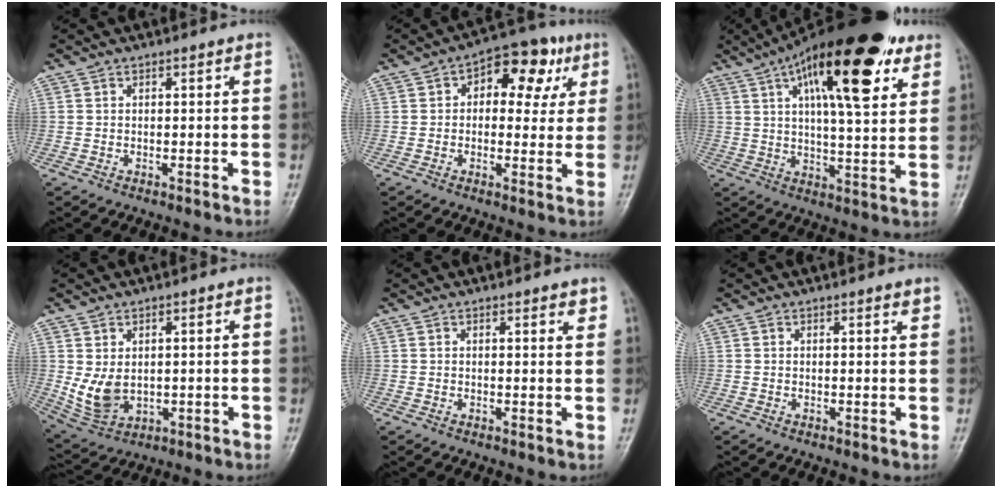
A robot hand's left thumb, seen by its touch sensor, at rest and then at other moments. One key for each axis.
{"total": 11.5, "fx": 3.7, "fy": 7.2, "fz": 8.1, "tx": -0.055, "ty": 0.018, "tz": 0.042}
{"total": 23.3, "fx": 11.1, "fy": 7.9, "fz": 18.9, "tx": -0.270, "ty": -0.006, "tz": 0.169}
{"total": 7.0, "fx": 0.5, "fy": 5.0, "fz": 4.9, "tx": -0.080, "ty": -0.012, "tz": 0.028}
{"total": 1.8, "fx": 1.3, "fy": 0.4, "fz": 1.1, "tx": -0.011, "ty": -0.007, "tz": 0.016}
{"total": 1.2, "fx": 1.0, "fy": 0.1, "fz": 0.7, "tx": -0.005, "ty": -0.004, "tz": 0.012}